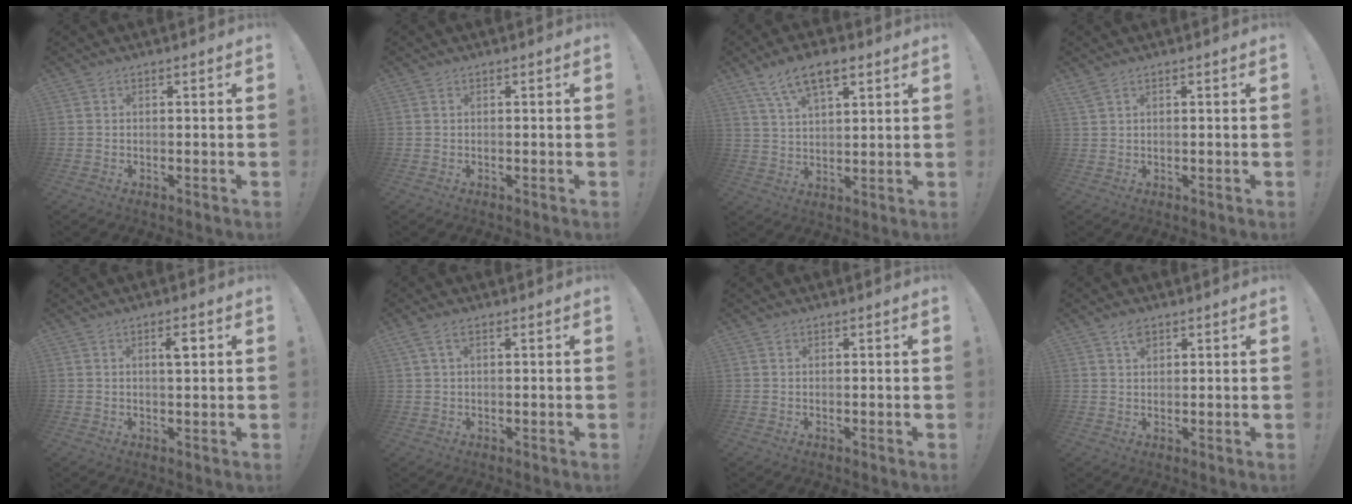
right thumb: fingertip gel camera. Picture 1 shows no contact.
{"total": 0.0}
{"total": 10.5, "force": [6.3, 4.5, 7.2], "torque": [-0.116, -0.020, 0.116]}
{"total": 1.8, "force": [1.3, 0.2, 1.3], "torque": [-0.031, 0.000, 0.025]}
{"total": 3.2, "force": [1.0, 0.9, 2.9], "torque": [-0.031, -0.006, 0.008]}
{"total": 3.3, "force": [1.5, 1.6, 2.5], "torque": [-0.046, 0.002, 0.028]}
{"total": 0.5, "force": [0.4, 0.4, 0.0], "torque": [0.002, -0.001, 0.007]}
{"total": 2.8, "force": [1.9, 1.5, 1.4], "torque": [-0.014, -0.007, 0.032]}